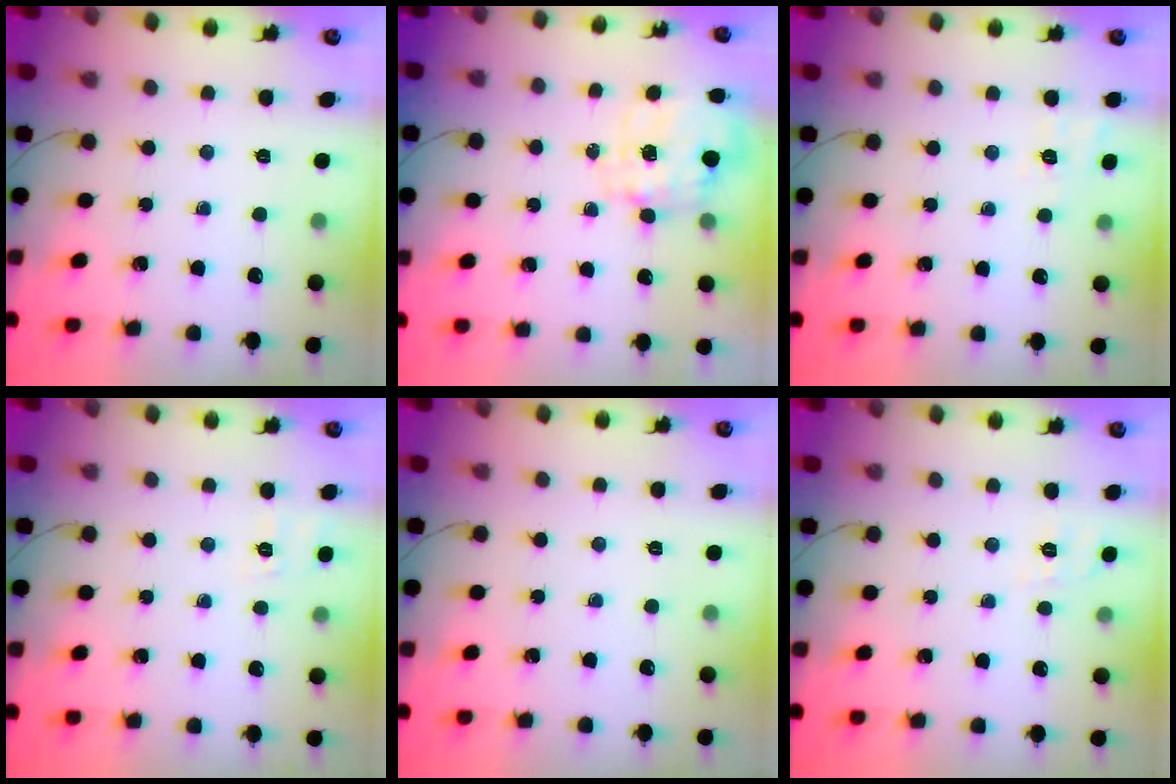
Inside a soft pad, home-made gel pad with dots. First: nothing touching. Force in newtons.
{"total": 2.5, "press": 2.3, "slide": 1.0}
{"total": 2.4, "press": 1.2, "slide": 2.1}
{"total": 2.7, "press": 2.0, "slide": 1.8}
{"total": 0.0}
{"total": 4.2, "press": 3.7, "slide": 1.9}